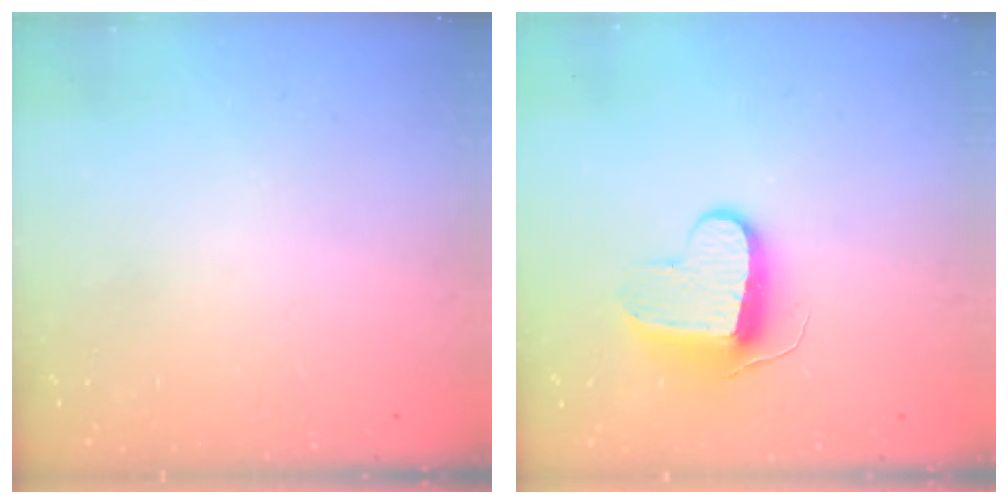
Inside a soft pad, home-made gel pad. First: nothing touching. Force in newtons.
{"total": 9.6, "press": 9.6, "slide": 0.2}